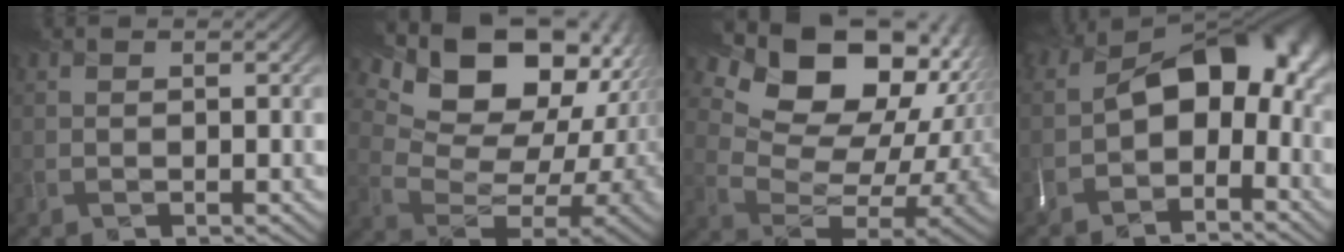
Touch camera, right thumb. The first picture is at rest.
{"total": 18.9, "force": [10.7, 10.6, 11.4], "torque": [-0.211, 0.040, 0.177]}
{"total": 19.5, "force": [10.1, 11.9, 11.7], "torque": [-0.189, 0.041, 0.180]}
{"total": 12.0, "force": [-2.0, 8.3, 8.4], "torque": [-0.102, -0.001, -0.043]}